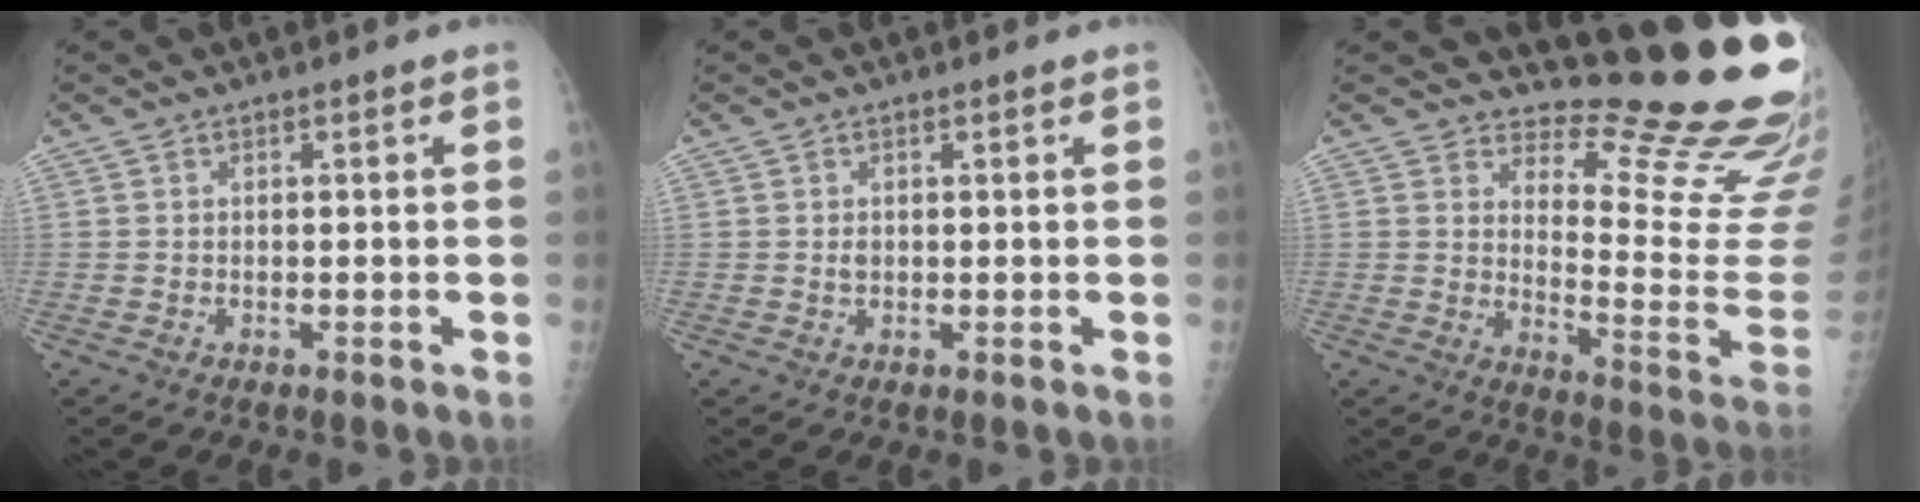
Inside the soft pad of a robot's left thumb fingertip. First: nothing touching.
{"total": 1.2, "force": [0.5, 0.7, 0.9], "torque": [-0.012, -0.003, 0.011]}
{"total": 18.8, "force": [16.6, 3.4, 8.1], "torque": [-0.066, -0.198, 0.207]}